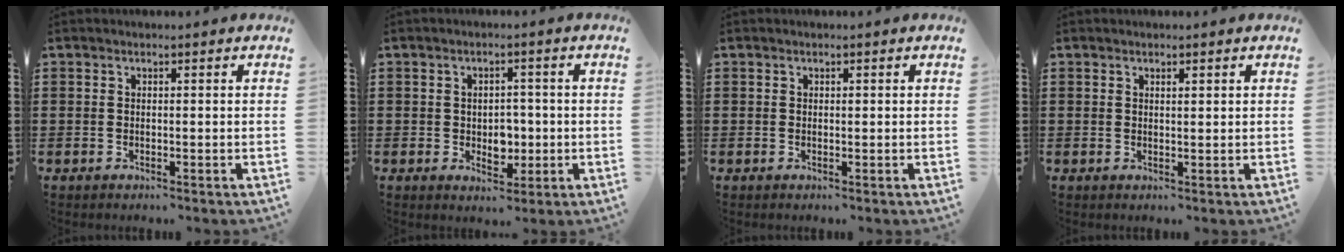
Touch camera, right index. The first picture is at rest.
{"total": 3.4, "force": [-0.3, 2.7, 2.0], "torque": [-0.032, 0.000, -0.013]}
{"total": 0.0}
{"total": 0.6, "force": [0.5, 0.0, 0.4], "torque": [-0.007, 0.000, 0.009]}